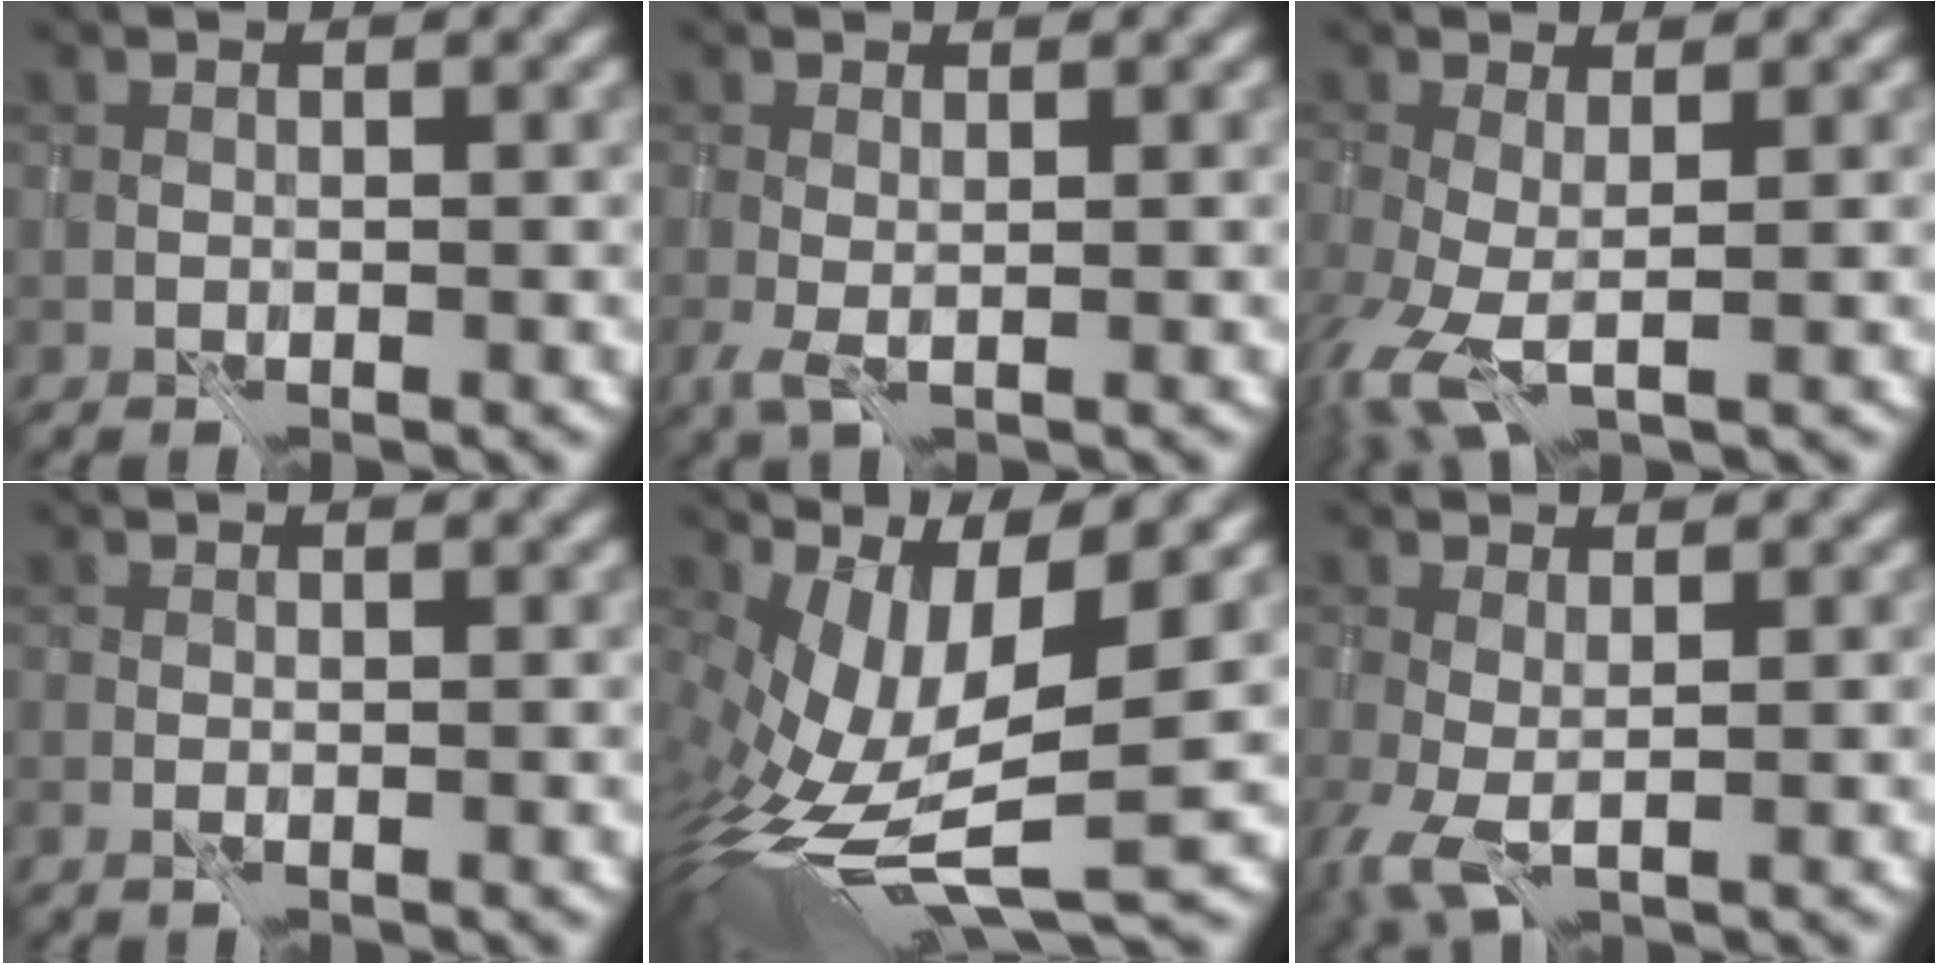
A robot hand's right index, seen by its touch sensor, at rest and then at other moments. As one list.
[{"total": 1.4, "force": [0.0, 0.4, 1.3], "torque": [-0.034, -0.006, -0.003]}, {"total": 3.3, "force": [-0.8, 1.2, 2.9], "torque": [-0.084, -0.015, -0.023]}, {"total": 0.0}, {"total": 11.0, "force": [0.0, 3.8, 10.4], "torque": [-0.217, -0.009, 0.010]}, {"total": 2.6, "force": [-0.2, 1.0, 2.4], "torque": [-0.061, -0.009, -0.008]}]